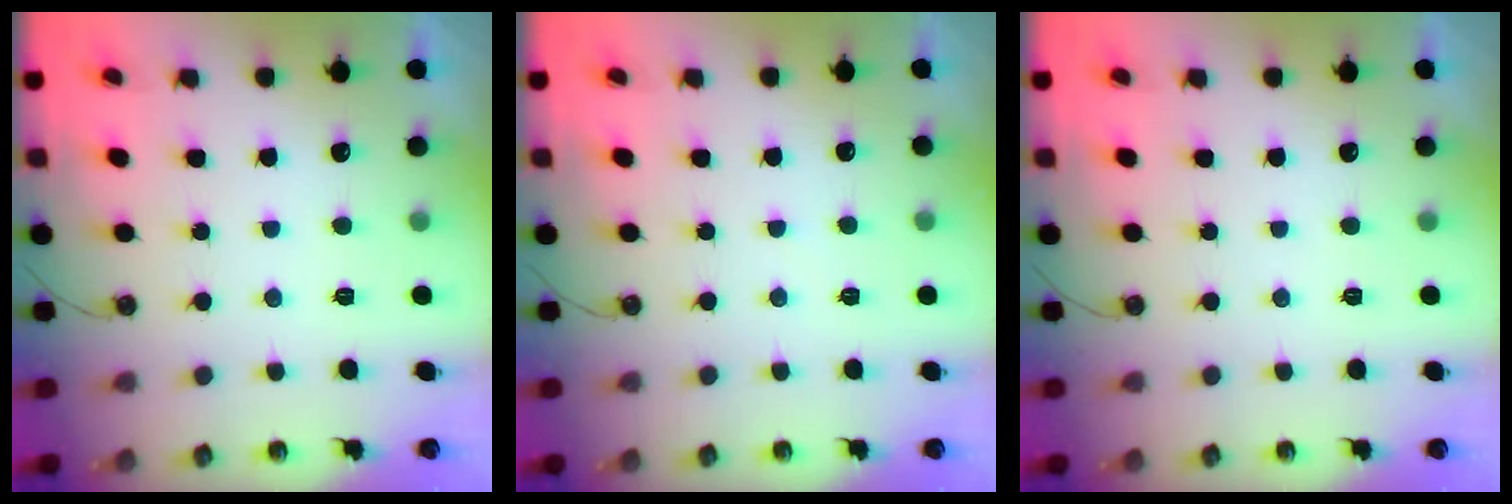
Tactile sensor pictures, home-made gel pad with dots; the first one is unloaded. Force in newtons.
{"total": 2.4, "press": 2.3, "slide": 0.4}
{"total": 0.0}